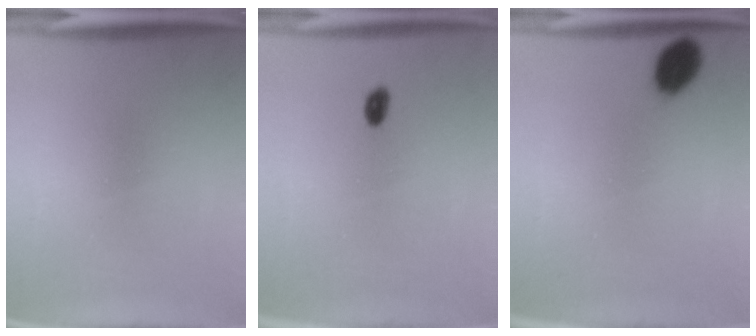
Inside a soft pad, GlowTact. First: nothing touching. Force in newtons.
{"total": 1.9}
{"total": 7.0}